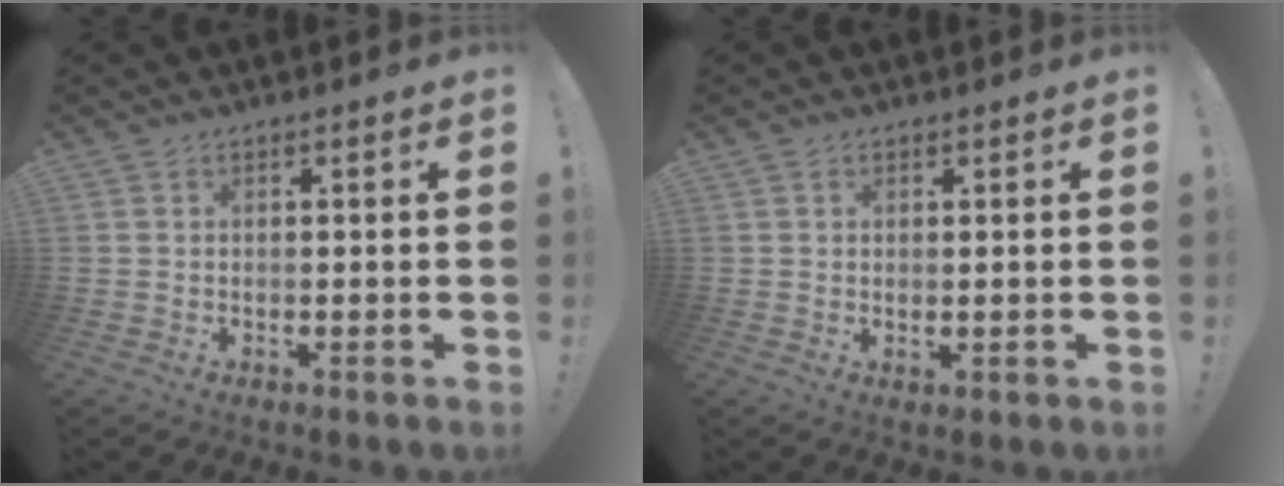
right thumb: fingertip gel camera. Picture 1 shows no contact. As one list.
[{"total": 0.9, "force": [0.7, 0.4, 0.5], "torque": [0.000, -0.006, 0.010]}]